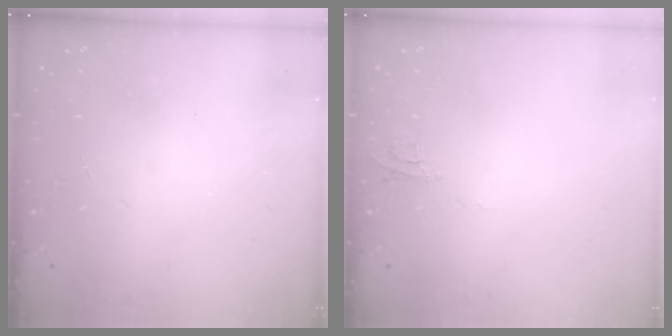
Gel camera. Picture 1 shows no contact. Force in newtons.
{"total": 2.9, "press": 2.9, "slide": 0.3}